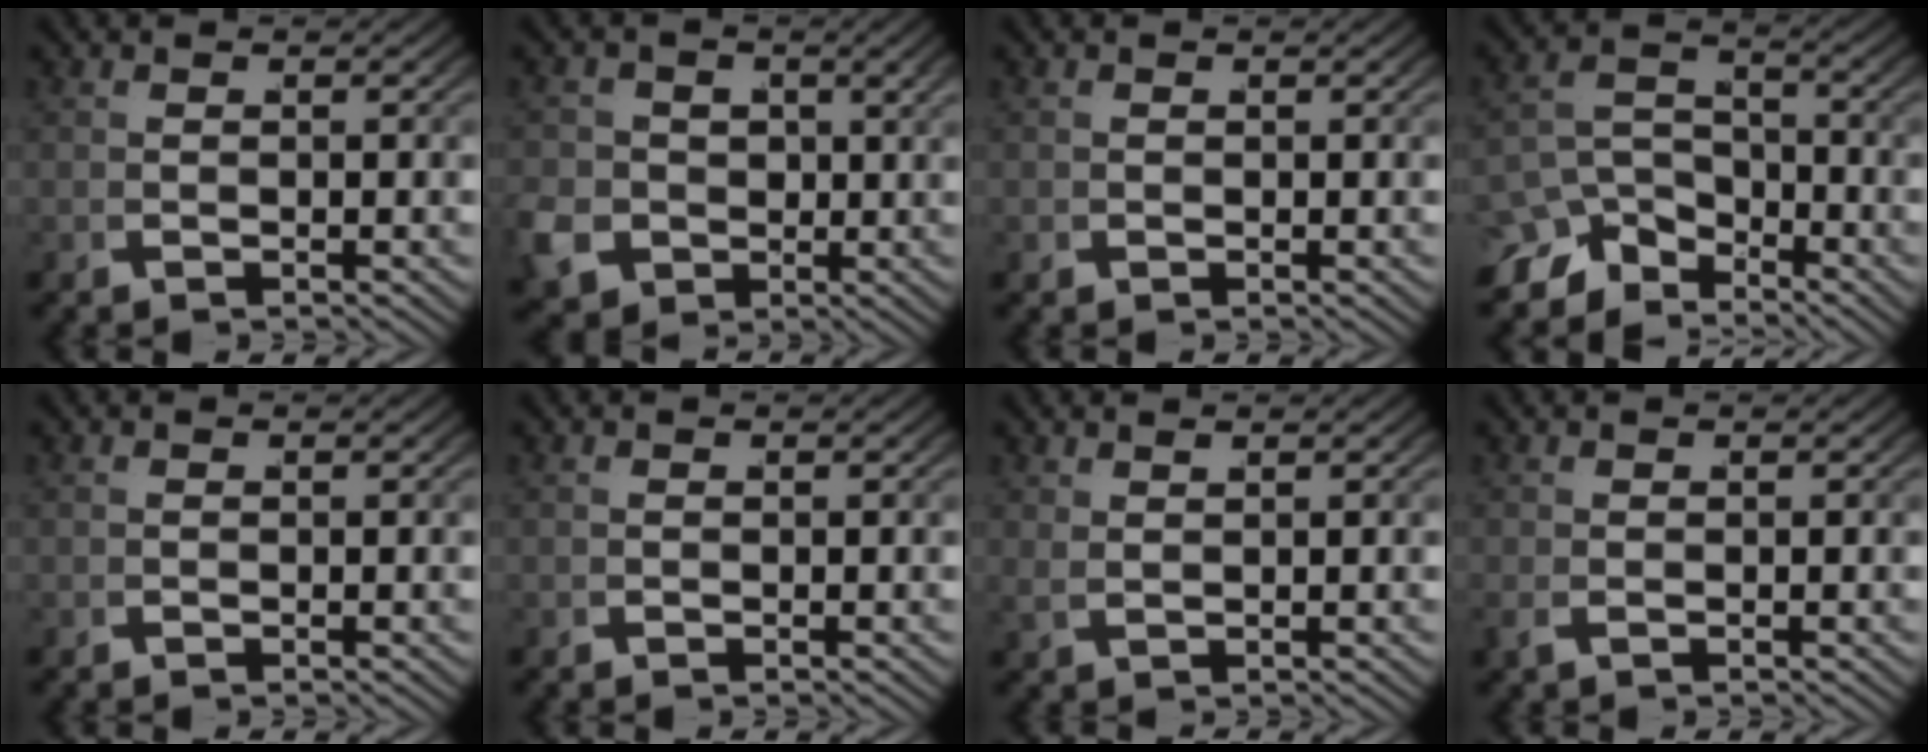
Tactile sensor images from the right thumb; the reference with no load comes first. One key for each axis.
{"total": 7.6, "fx": -1.4, "fy": 6.7, "fz": 3.4, "tx": -0.081, "ty": -0.042, "tz": -0.002}
{"total": 0.0}
{"total": 7.3, "fx": -3.5, "fy": 5.1, "fz": 3.9, "tx": -0.051, "ty": -0.028, "tz": -0.053}
{"total": 0.0}
{"total": 0.0}
{"total": 1.5, "fx": 1.5, "fy": 0.0, "fz": 0.5, "tx": -0.007, "ty": 0.001, "tz": 0.036}
{"total": 0.6, "fx": -0.1, "fy": 0.4, "fz": 0.4, "tx": -0.015, "ty": -0.003, "tz": 0.002}